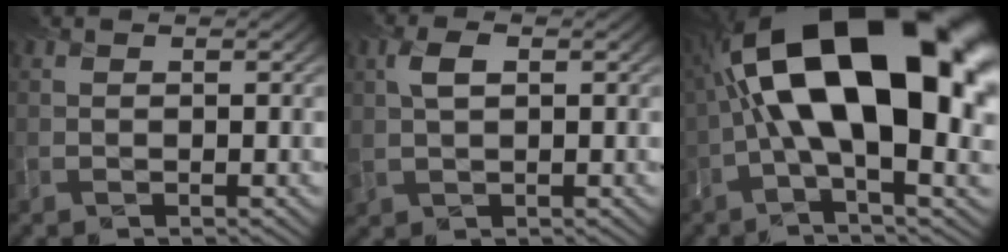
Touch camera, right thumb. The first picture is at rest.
{"total": 3.5, "force": [0.8, 1.9, 2.8], "torque": [-0.074, 0.001, 0.019]}
{"total": 20.5, "force": [3.2, 9.2, 18.0], "torque": [-0.321, 0.010, 0.057]}